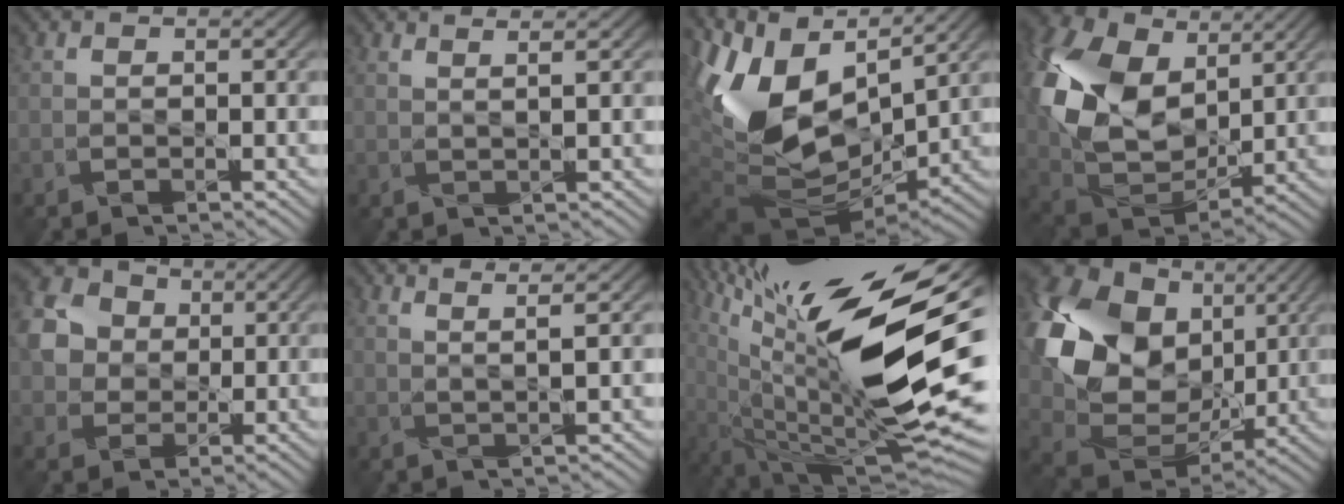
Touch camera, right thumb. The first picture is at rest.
{"total": 2.1, "force": [2.0, -0.7, 0.5], "torque": [-0.007, 0.002, 0.027]}
{"total": 15.4, "force": [4.7, 8.8, 11.7], "torque": [-0.271, -0.001, 0.102]}
{"total": 14.6, "force": [5.4, 9.6, 9.5], "torque": [-0.236, 0.026, 0.106]}
{"total": 9.1, "force": [2.6, 7.5, 4.4], "torque": [-0.139, 0.030, 0.037]}
{"total": 3.4, "force": [2.9, -0.5, 1.8], "torque": [-0.026, 0.005, 0.042]}
{"total": 21.3, "force": [8.0, 5.7, 18.9], "torque": [-0.297, 0.036, 0.138]}
{"total": 16.8, "force": [5.4, 12.5, 9.9], "torque": [-0.236, 0.015, 0.112]}